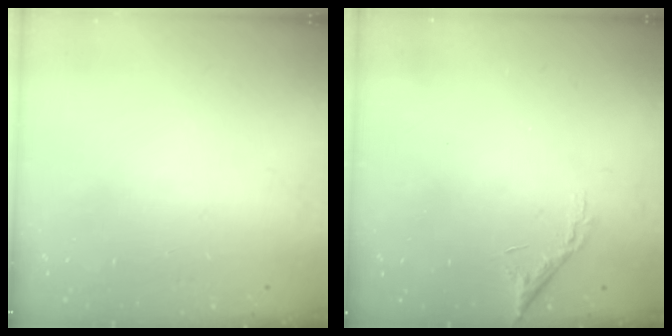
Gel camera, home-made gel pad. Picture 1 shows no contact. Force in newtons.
{"total": 6.8, "press": 6.8, "slide": 0.4}